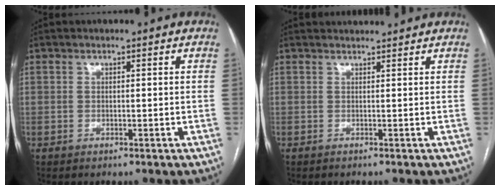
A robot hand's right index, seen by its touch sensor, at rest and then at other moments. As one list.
[{"total": 2.9, "force": [2.7, 0.3, 0.9], "torque": [-0.028, 0.033, 0.028]}]